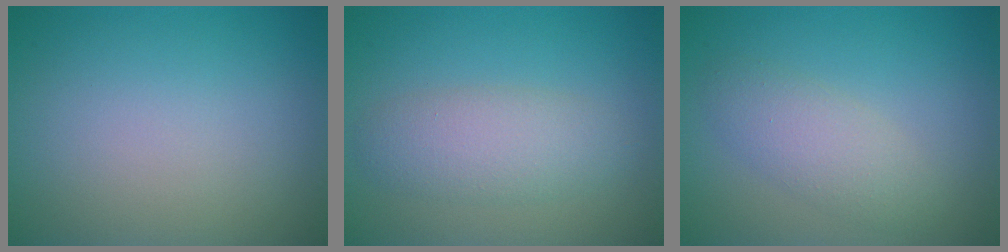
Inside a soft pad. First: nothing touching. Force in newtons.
{"total": 3.5, "press": 3.5, "slide": 0.1}
{"total": 2.8, "press": 2.8, "slide": 0.1}